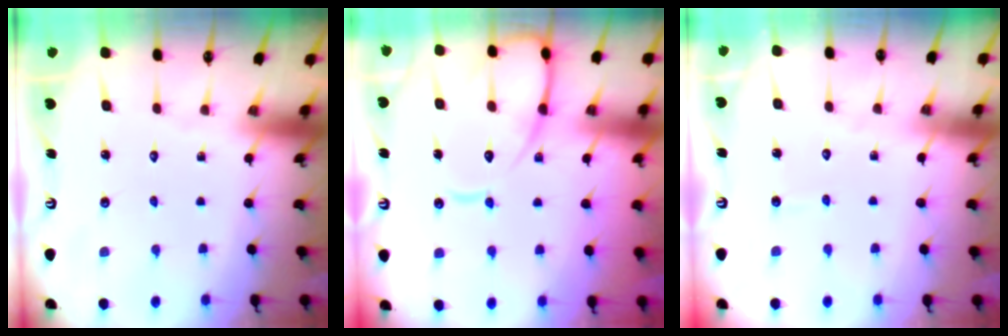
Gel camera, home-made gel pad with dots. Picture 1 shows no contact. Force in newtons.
{"total": 12.3, "press": 12.2, "slide": 1.5}
{"total": 2.4, "press": 2.4, "slide": 0.3}